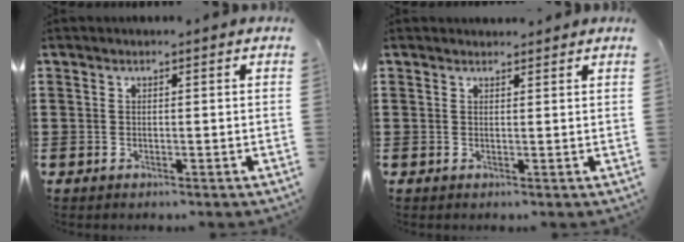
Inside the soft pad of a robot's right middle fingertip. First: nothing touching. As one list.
[{"total": 1.2, "force": [1.1, 0.1, -0.1], "torque": [0.007, -0.005, 0.021]}]